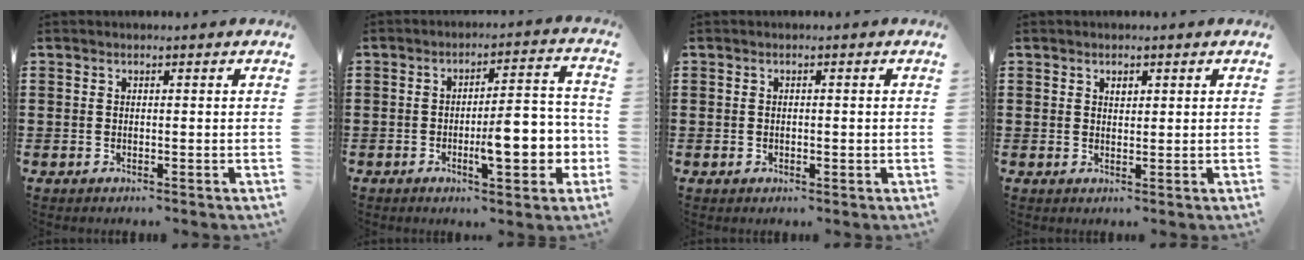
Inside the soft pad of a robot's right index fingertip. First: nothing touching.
{"total": 9.2, "force": [-2.4, 3.2, 8.3], "torque": [-0.101, -0.006, -0.041]}
{"total": 0.6, "force": [0.0, 0.6, 0.3], "torque": [-0.007, 0.004, 0.000]}
{"total": 1.2, "force": [0.7, 0.7, 0.7], "torque": [-0.008, 0.000, 0.010]}